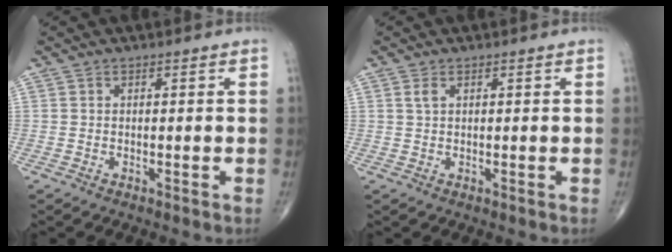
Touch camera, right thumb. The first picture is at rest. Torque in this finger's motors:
{"motor_torque": [-0.25, 0.16, 0.12, 0.04, 0.02]}